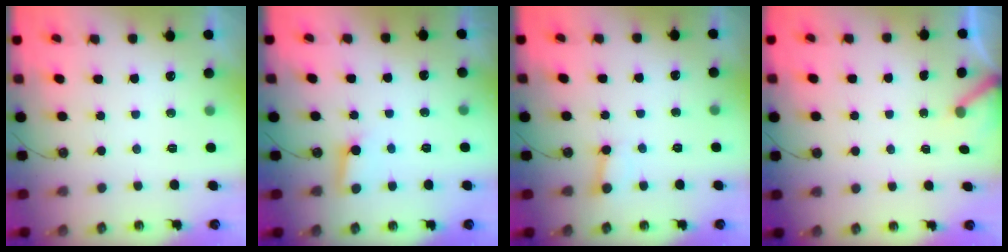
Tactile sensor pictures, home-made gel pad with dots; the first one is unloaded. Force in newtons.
{"total": 2.9, "press": 2.9, "slide": 0.2}
{"total": 2.7, "press": 2.7, "slide": 0.1}
{"total": 2.8, "press": 2.8, "slide": 0.3}